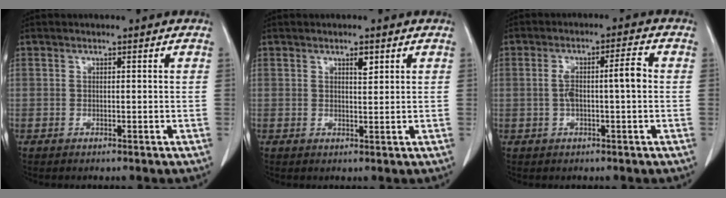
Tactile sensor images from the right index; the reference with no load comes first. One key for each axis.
{"total": 1.6, "fx": 1.0, "fy": 0.4, "fz": 1.2, "tx": -0.021, "ty": -0.004, "tz": 0.015}
{"total": 5.7, "fx": 0.0, "fy": 0.8, "fz": 5.6, "tx": -0.106, "ty": 0.020, "tz": 0.001}